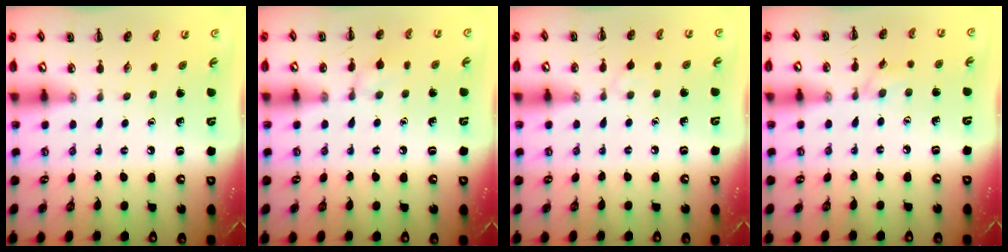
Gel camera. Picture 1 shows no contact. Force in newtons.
{"total": 6.6, "press": 6.2, "slide": 2.2}
{"total": 2.9, "press": 2.7, "slide": 1.2}
{"total": 6.1, "press": 5.7, "slide": 2.3}